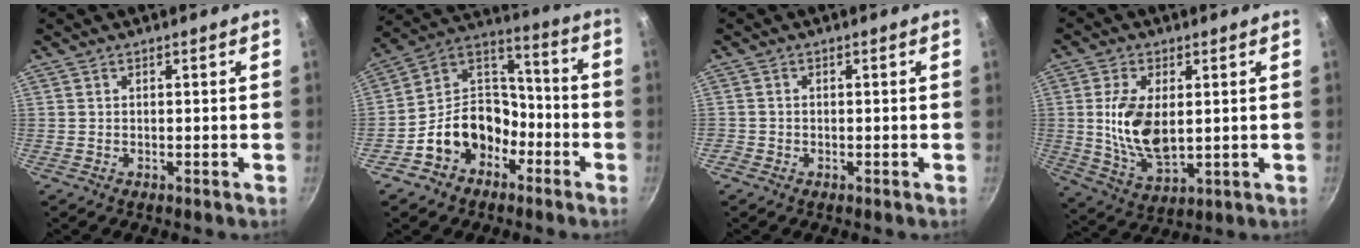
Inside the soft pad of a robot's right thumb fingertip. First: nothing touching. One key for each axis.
{"total": 14.7, "fx": -6.7, "fy": 11.2, "fz": 6.8, "tx": -0.070, "ty": 0.080, "tz": -0.120}
{"total": 0.9, "fx": -0.4, "fy": 0.7, "fz": 0.1, "tx": -0.002, "ty": 0.002, "tz": -0.010}
{"total": 12.5, "fx": 1.4, "fy": 6.8, "fz": 10.4, "tx": -0.192, "ty": -0.014, "tz": 0.035}